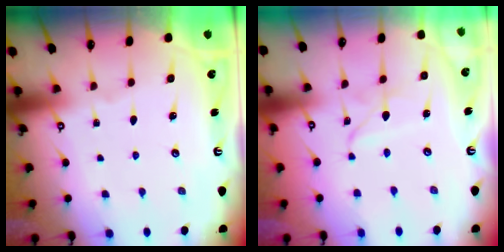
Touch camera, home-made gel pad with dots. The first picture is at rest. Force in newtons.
{"total": 2.7, "press": 2.7, "slide": 0.2}